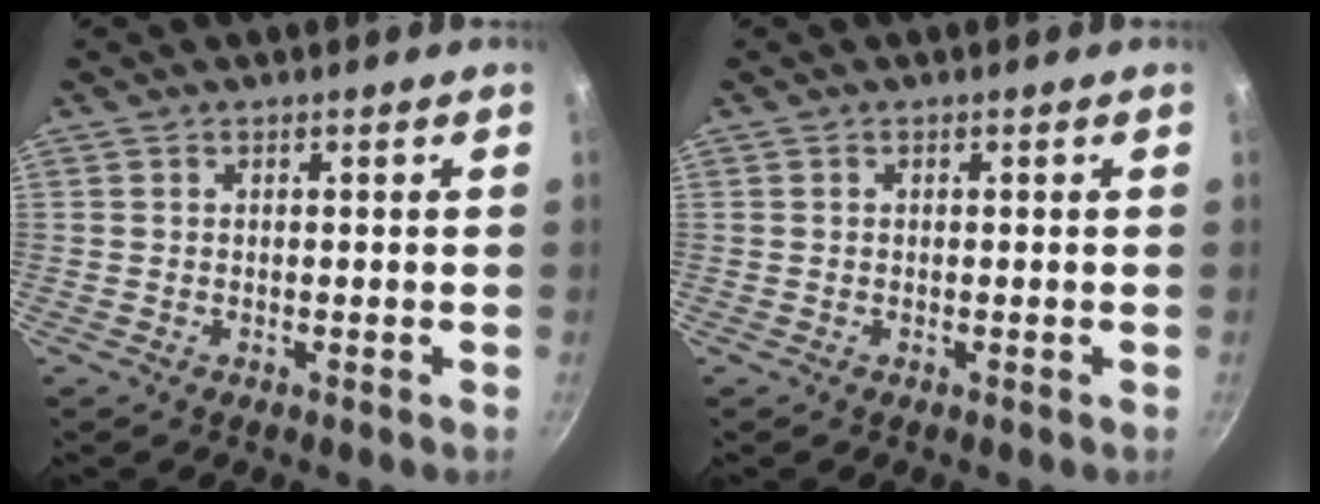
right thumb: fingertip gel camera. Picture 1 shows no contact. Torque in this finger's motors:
{"motor_torque": [-0.15, -0.15, -0.47, 0.19, -0.02]}